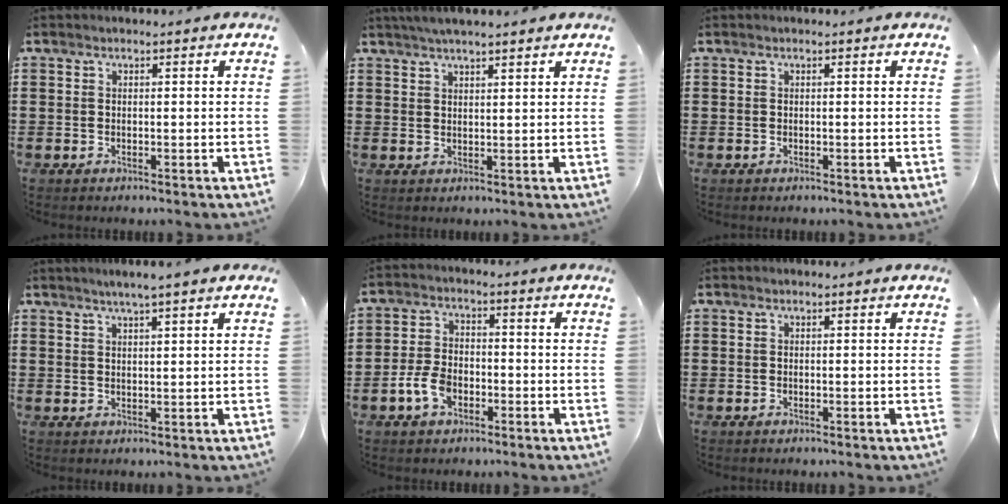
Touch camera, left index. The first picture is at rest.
{"total": 2.9, "force": [2.6, 0.0, 1.3], "torque": [-0.031, 0.004, 0.049]}
{"total": 0.0}
{"total": 2.2, "force": [1.8, -0.3, 1.3], "torque": [-0.029, 0.003, 0.033]}
{"total": 5.4, "force": [-2.3, 3.2, 3.7], "torque": [-0.090, 0.002, -0.048]}
{"total": 0.0}